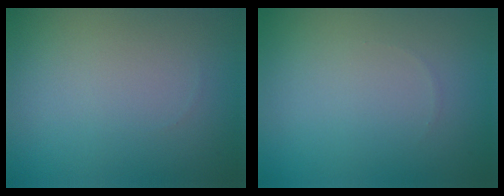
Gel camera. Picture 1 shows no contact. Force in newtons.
{"total": 0.0}